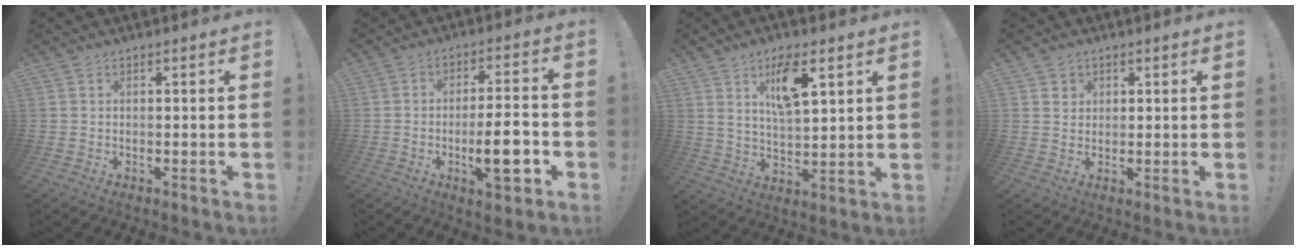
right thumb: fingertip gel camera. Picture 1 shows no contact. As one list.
[{"total": 12.4, "force": [-3.6, 2.8, 11.5], "torque": [-0.177, 0.003, -0.063]}, {"total": 11.0, "force": [5.8, 3.9, 8.5], "torque": [-0.142, -0.016, 0.099]}, {"total": 2.7, "force": [1.5, 2.2, 0.2], "torque": [0.013, -0.011, 0.023]}]